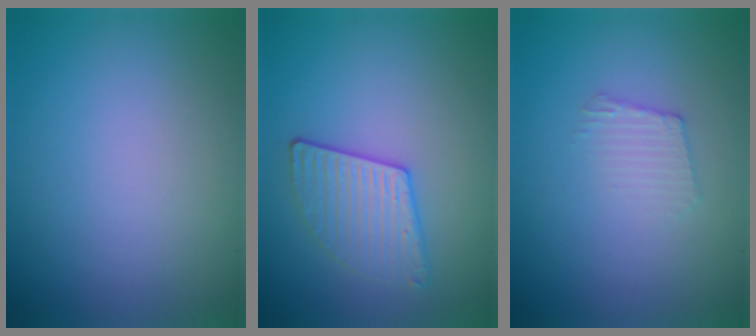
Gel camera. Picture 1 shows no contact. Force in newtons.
{"total": 3.0, "press": 2.9, "slide": 0.7}
{"total": 1.7, "press": 1.7, "slide": 0.2}